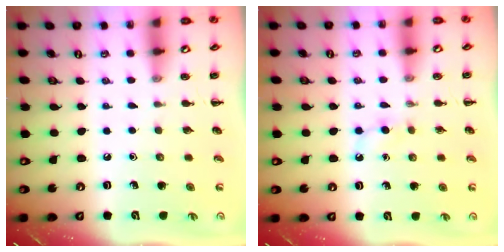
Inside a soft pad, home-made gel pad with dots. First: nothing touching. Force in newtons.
{"total": 3.1, "press": 2.9, "slide": 1.3}